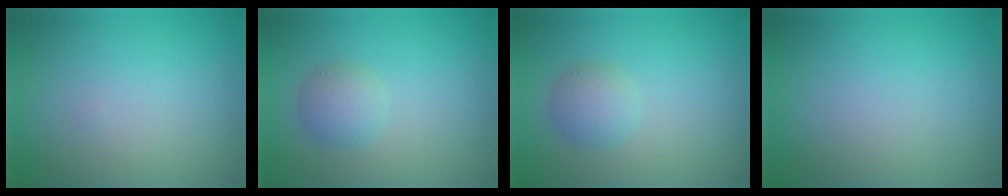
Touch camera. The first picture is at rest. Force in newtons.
{"total": 2.2, "press": 2.2, "slide": 0.2}
{"total": 2.2, "press": 2.2, "slide": 0.2}
{"total": 0.0}